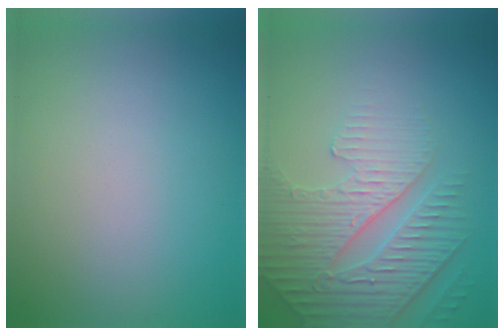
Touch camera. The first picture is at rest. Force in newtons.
{"total": 4.3, "press": 4.1, "slide": 1.5}